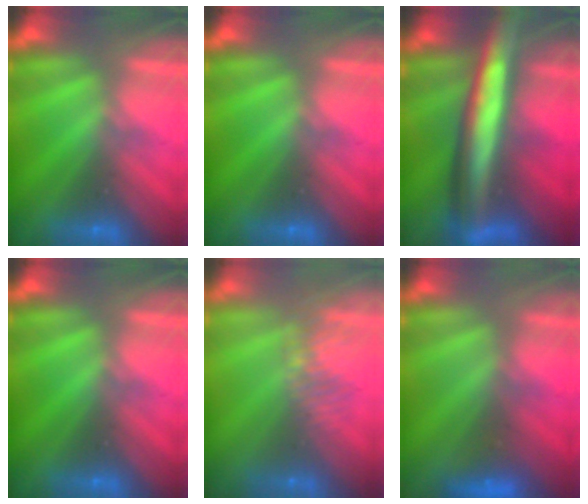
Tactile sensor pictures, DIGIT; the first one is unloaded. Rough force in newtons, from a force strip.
{"total": 0.0}
{"total": 8.6}
{"total": 0.0}
{"total": 6.5}
{"total": 2.9}